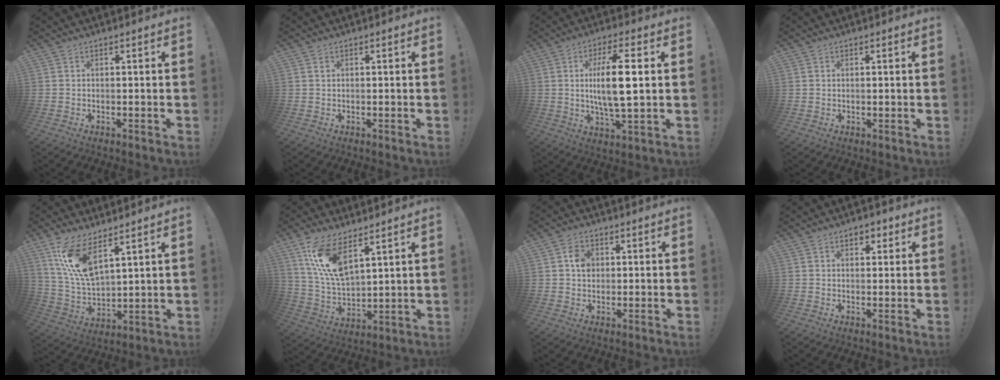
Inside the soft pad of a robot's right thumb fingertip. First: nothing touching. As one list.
[{"total": 0.6, "force": [0.4, 0.4, 0.4], "torque": [-0.005, -0.001, 0.006]}, {"total": 13.1, "force": [1.3, 3.3, 12.6], "torque": [-0.241, -0.007, 0.010]}, {"total": 1.1, "force": [0.6, 0.9, -0.3], "torque": [0.009, 0.002, 0.010]}, {"total": 13.1, "force": [8.5, 4.7, 8.8], "torque": [-0.186, -0.044, 0.159]}, {"total": 13.7, "force": [8.8, 5.5, 9.0], "torque": [-0.185, -0.048, 0.164]}, {"total": 4.8, "force": [0.6, 4.0, 2.7], "torque": [-0.036, 0.005, 0.010]}, {"total": 3.2, "force": [1.3, 2.2, 1.8], "torque": [-0.015, 0.001, 0.019]}]